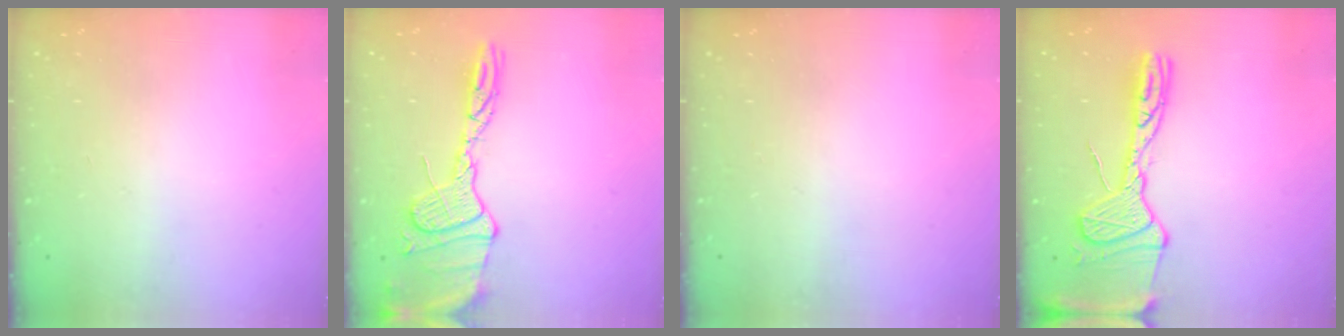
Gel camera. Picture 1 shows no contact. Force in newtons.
{"total": 14.8, "press": 14.8, "slide": 1.1}
{"total": 0.0}
{"total": 16.8, "press": 16.7, "slide": 1.7}